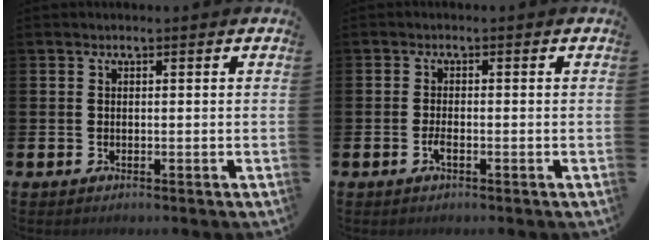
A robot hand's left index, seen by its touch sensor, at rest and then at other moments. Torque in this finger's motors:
{"motor_torque": [0.36, 0.05, -0.05, 0.06]}